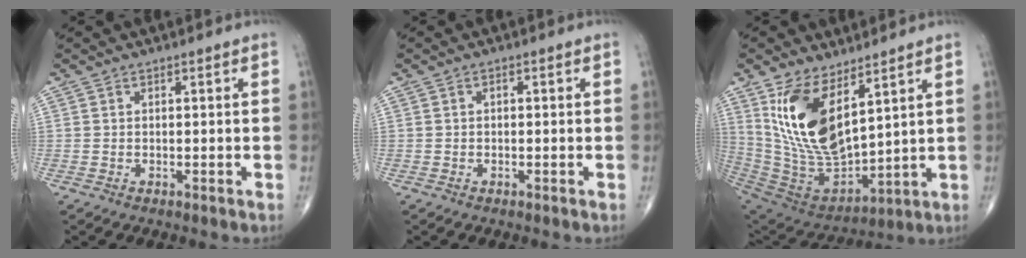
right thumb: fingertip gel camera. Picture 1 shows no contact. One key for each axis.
{"total": 0.6, "fx": 0.1, "fy": 0.3, "fz": 0.5, "tx": -0.007, "ty": 0.002, "tz": -0.001}
{"total": 18.6, "fx": 8.1, "fy": 8.7, "fz": 14.3, "tx": -0.263, "ty": -0.049, "tz": 0.177}